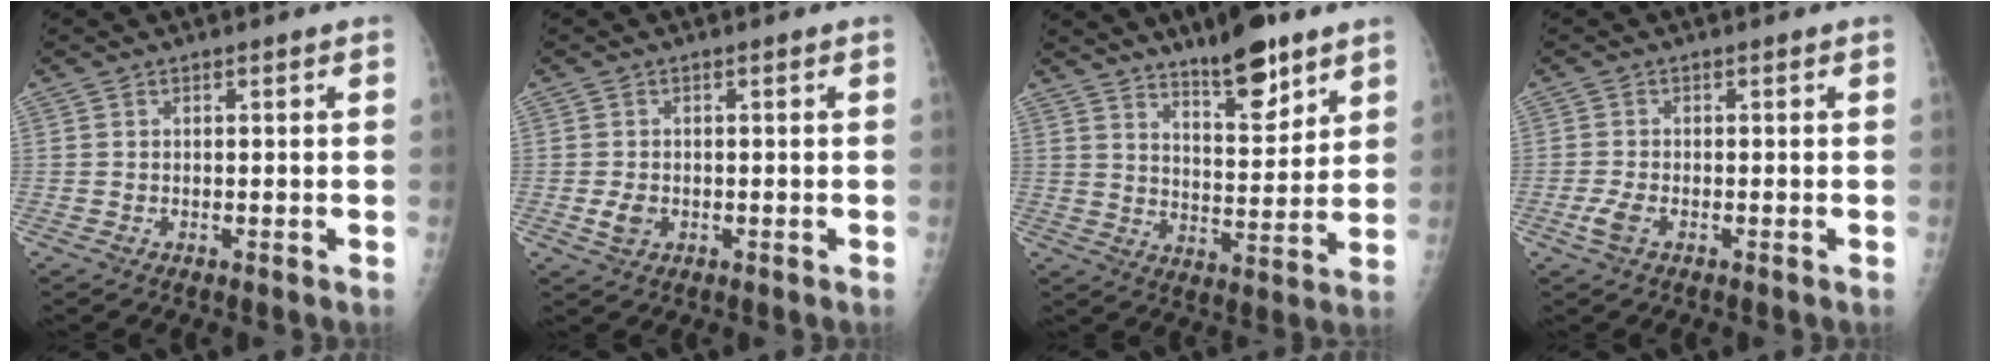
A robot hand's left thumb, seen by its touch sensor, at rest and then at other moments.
{"total": 2.5, "force": [-0.5, 1.8, 1.6], "torque": [-0.028, -0.001, -0.007]}
{"total": 11.5, "force": [8.1, 3.5, 7.3], "torque": [-0.091, -0.059, 0.133]}
{"total": 2.5, "force": [-1.1, 1.2, 1.9], "torque": [-0.050, -0.002, -0.025]}